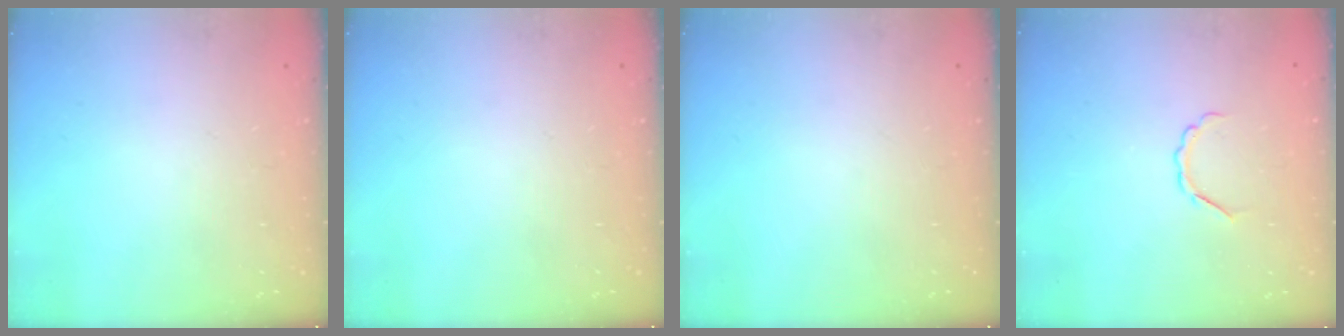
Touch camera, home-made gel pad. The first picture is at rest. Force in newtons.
{"total": 0.0}
{"total": 0.0}
{"total": 3.7, "press": 3.7, "slide": 0.6}